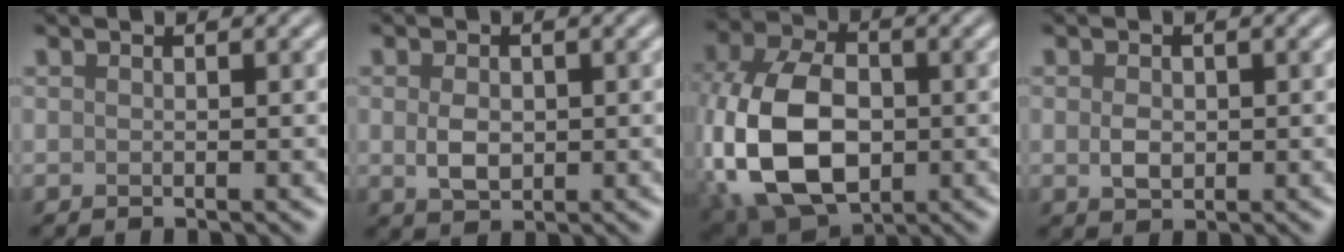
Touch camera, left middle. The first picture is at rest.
{"total": 2.6, "force": [0.0, 1.8, 1.9], "torque": [-0.046, -0.001, -0.001]}
{"total": 13.3, "force": [-2.1, 8.7, 9.9], "torque": [-0.234, -0.012, -0.045]}
{"total": 1.9, "force": [-0.1, 1.4, 1.4], "torque": [-0.031, -0.001, -0.002]}